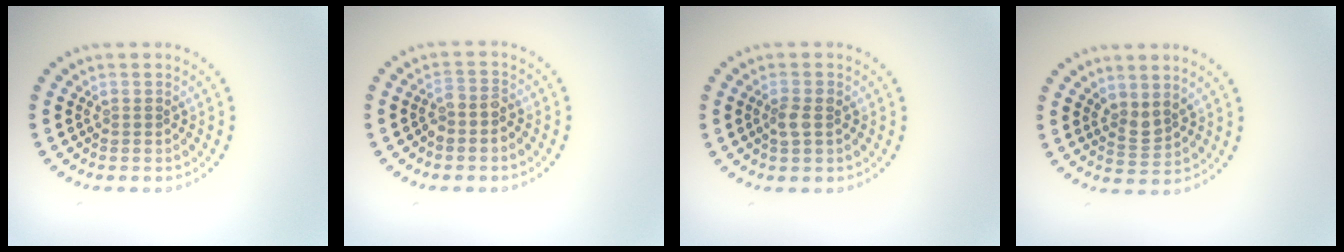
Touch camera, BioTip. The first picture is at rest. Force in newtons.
{"total": 1.7, "press": 1.5, "slide": 0.8}
{"total": 1.5, "press": 1.5, "slide": 0.3}
{"total": 1.9, "press": 1.4, "slide": 1.2}